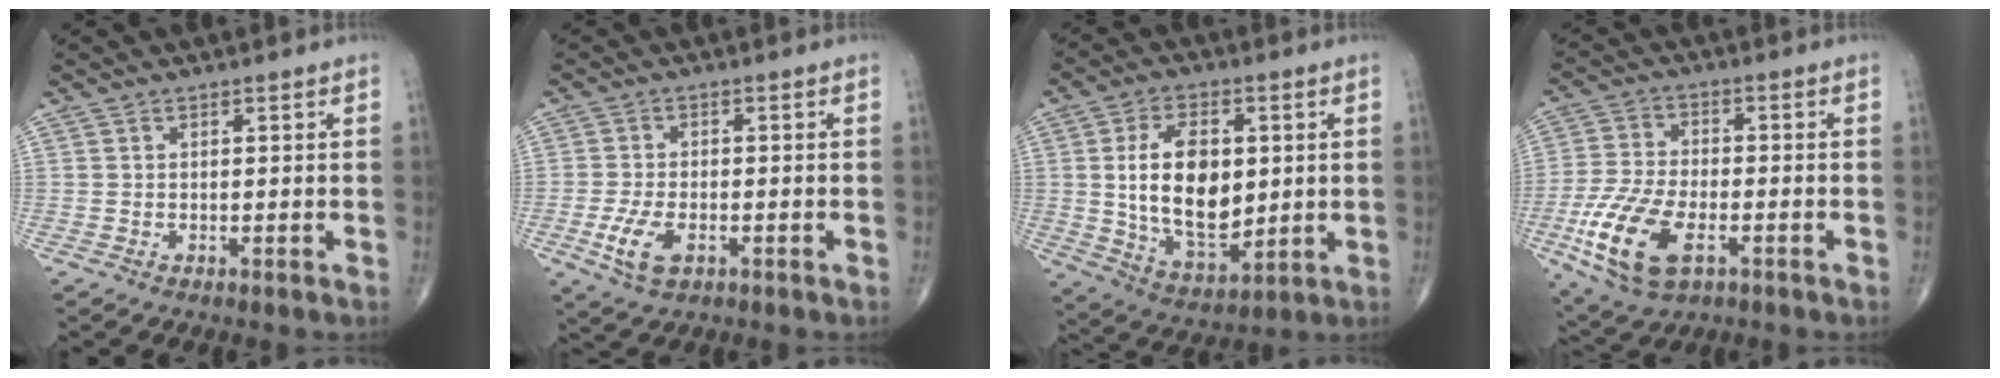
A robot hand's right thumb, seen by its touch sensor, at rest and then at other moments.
{"total": 6.1, "force": [-2.1, 3.2, 4.8], "torque": [-0.101, 0.002, -0.037]}
{"total": 16.0, "force": [1.5, 9.3, 12.9], "torque": [-0.198, -0.013, 0.037]}
{"total": 14.7, "force": [-5.4, 7.4, 11.5], "torque": [-0.238, 0.004, -0.098]}